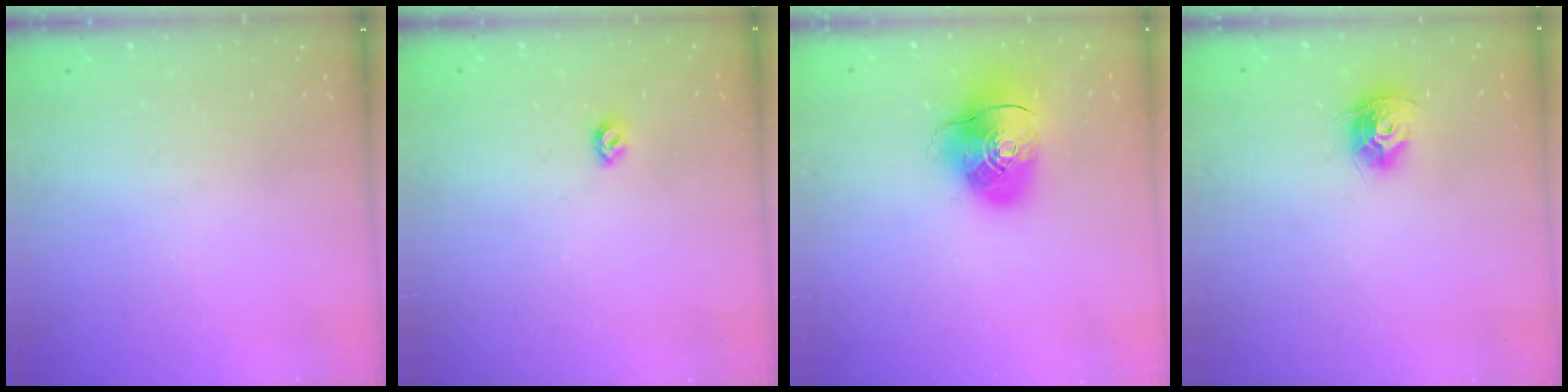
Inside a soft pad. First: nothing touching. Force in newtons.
{"total": 5.3, "press": 5.3, "slide": 0.7}
{"total": 10.9, "press": 10.7, "slide": 1.8}
{"total": 9.9, "press": 9.9, "slide": 0.5}